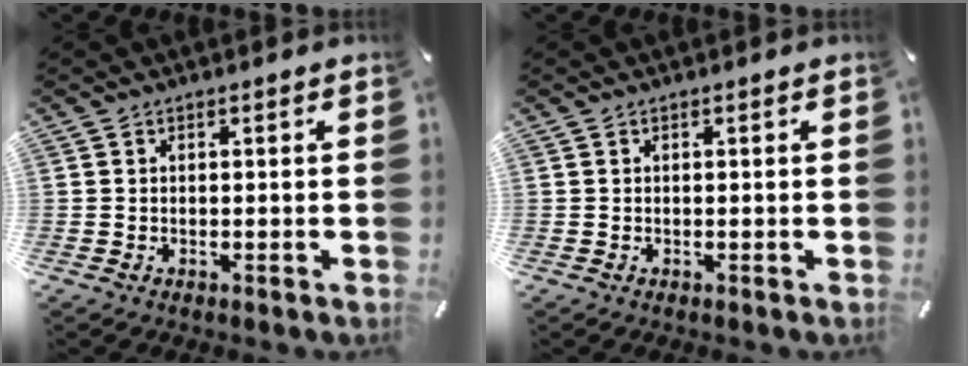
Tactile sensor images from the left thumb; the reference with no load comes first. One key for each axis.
{"total": 0.0}